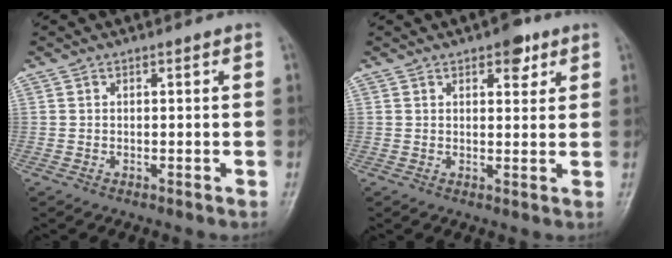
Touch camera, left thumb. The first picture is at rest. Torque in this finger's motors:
{"motor_torque": [0.63, 0.15, 0.22, -0.48, 0.00]}